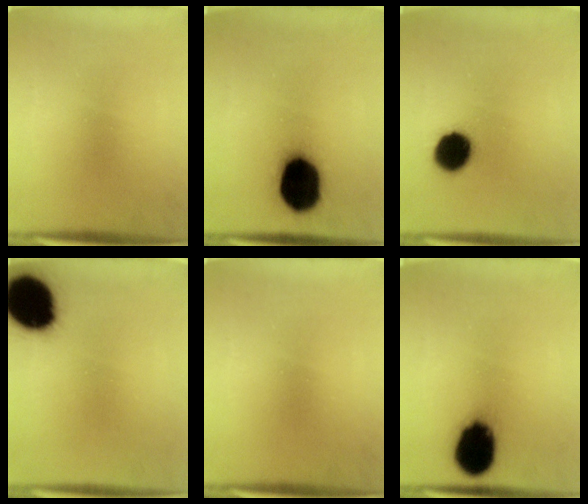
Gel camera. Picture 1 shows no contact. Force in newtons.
{"total": 18.9}
{"total": 9.5}
{"total": 19.8}
{"total": 0.0}
{"total": 15.4}